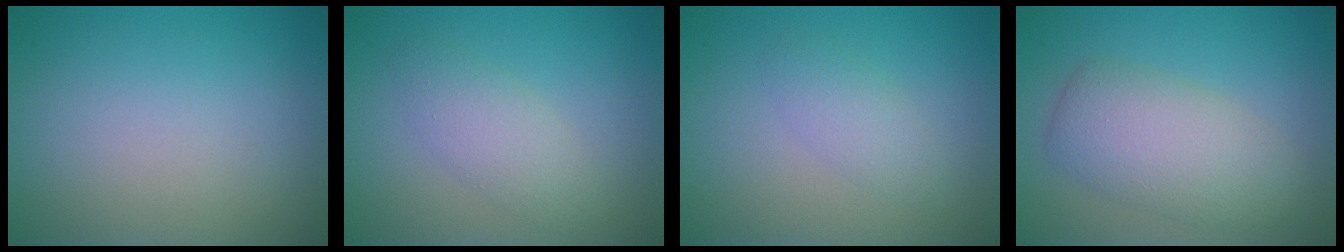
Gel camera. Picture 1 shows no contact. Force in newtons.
{"total": 2.5, "press": 2.5, "slide": 0.2}
{"total": 1.9, "press": 1.9, "slide": 0.2}
{"total": 5.3, "press": 5.3, "slide": 0.1}